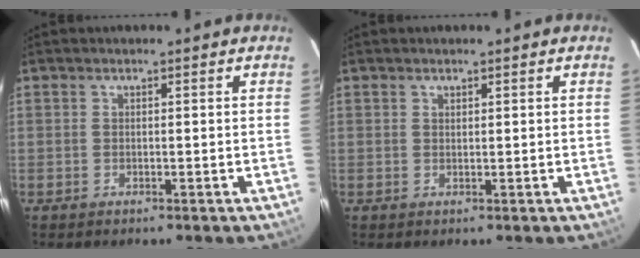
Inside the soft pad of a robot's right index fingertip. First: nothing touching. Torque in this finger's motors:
{"motor_torque": [-0.07, -0.01, -0.06, 0.00]}